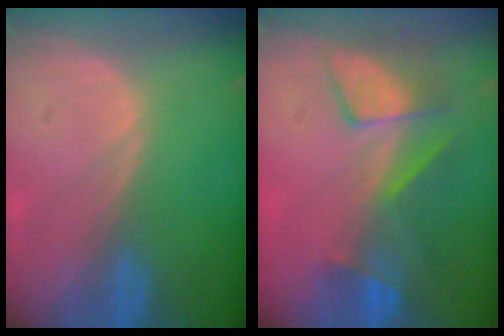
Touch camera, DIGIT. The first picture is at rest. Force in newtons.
{"total": 8.1, "press": 7.2, "slide": 3.7}